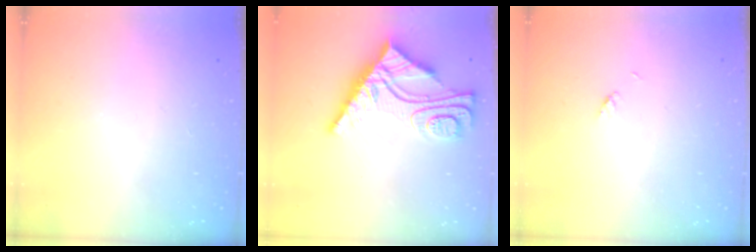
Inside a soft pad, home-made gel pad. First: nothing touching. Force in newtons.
{"total": 12.9, "press": 12.8, "slide": 1.3}
{"total": 2.1, "press": 2.1, "slide": 0.3}